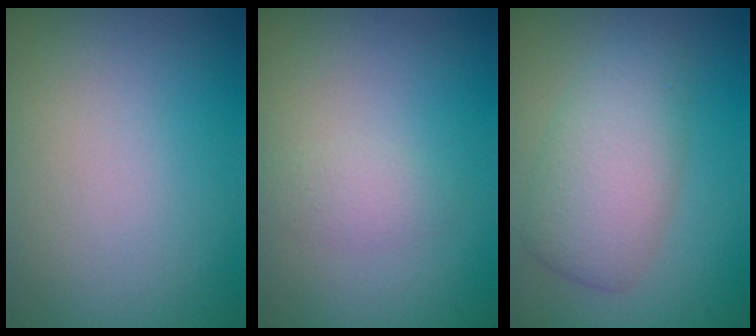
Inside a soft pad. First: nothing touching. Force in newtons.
{"total": 1.4, "press": 1.4, "slide": 0.1}
{"total": 5.3, "press": 5.3, "slide": 0.1}